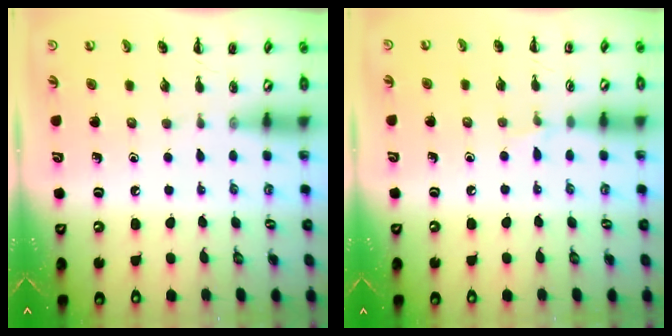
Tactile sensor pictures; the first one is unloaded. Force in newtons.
{"total": 4.4, "press": 4.1, "slide": 1.6}